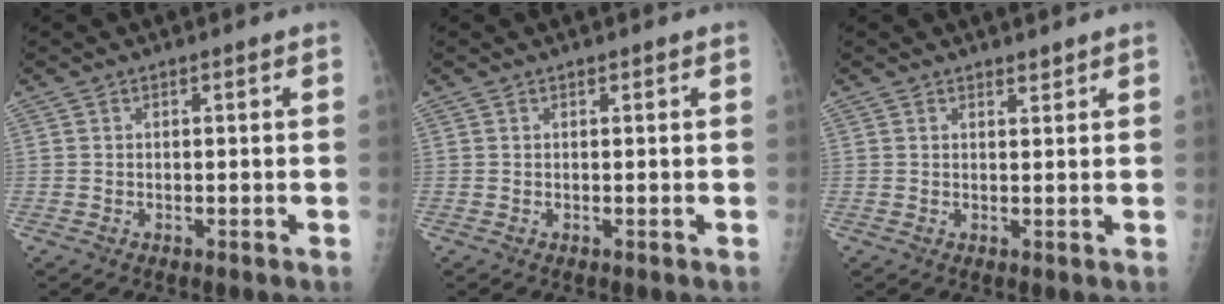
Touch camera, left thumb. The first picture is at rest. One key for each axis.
{"total": 0.0}
{"total": 1.0, "fx": 0.9, "fy": 0.3, "fz": 0.3, "tx": 0.001, "ty": -0.008, "tz": 0.014}